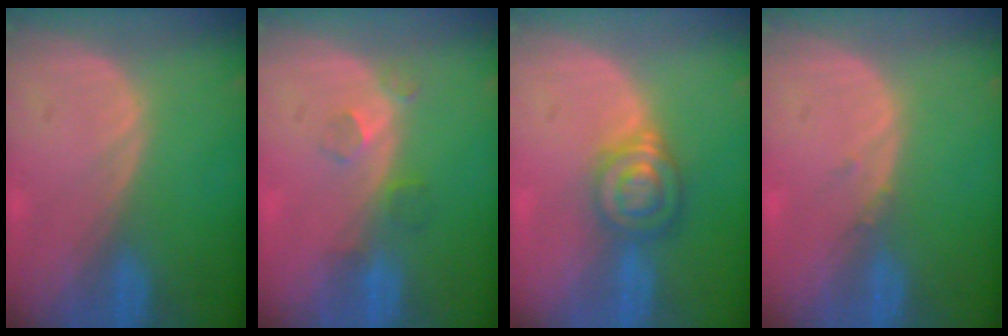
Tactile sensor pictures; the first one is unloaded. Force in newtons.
{"total": 3.3, "press": 2.8, "slide": 1.7}
{"total": 6.5, "press": 5.7, "slide": 3.2}
{"total": 0.7, "press": 0.7, "slide": 0.3}